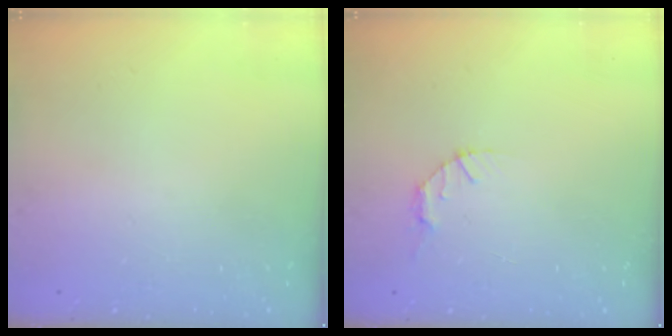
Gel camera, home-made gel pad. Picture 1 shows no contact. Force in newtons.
{"total": 2.8, "press": 2.8, "slide": 0.4}